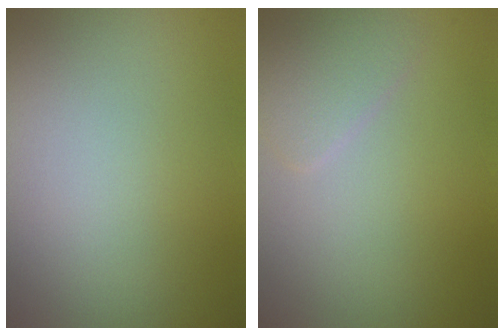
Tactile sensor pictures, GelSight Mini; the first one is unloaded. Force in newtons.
{"total": 1.8, "press": 1.8, "slide": 0.1}